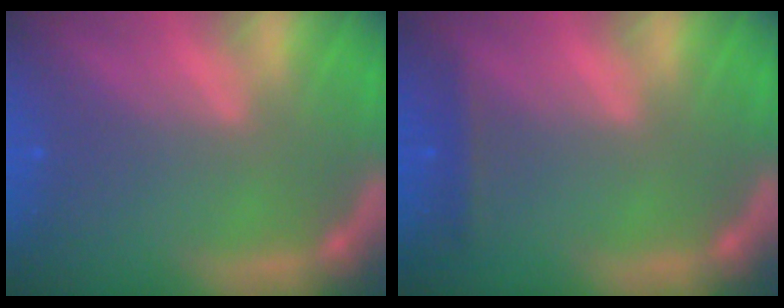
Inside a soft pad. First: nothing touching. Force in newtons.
{"total": 1.4}